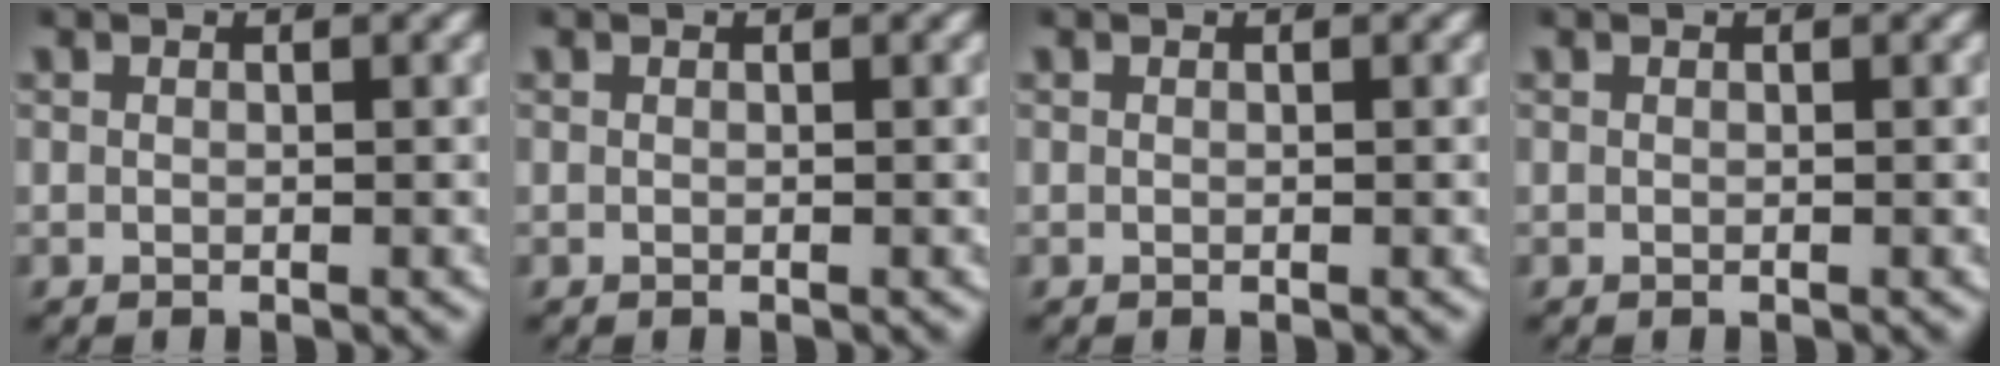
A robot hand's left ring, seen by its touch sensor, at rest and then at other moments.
{"total": 0.0}
{"total": 0.0}
{"total": 0.0}